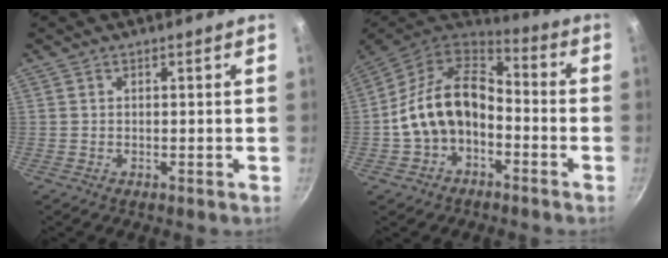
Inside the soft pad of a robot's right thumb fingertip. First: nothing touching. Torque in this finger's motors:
{"motor_torque": [0.26, 0.29, 0.35, -0.29, 0.43]}